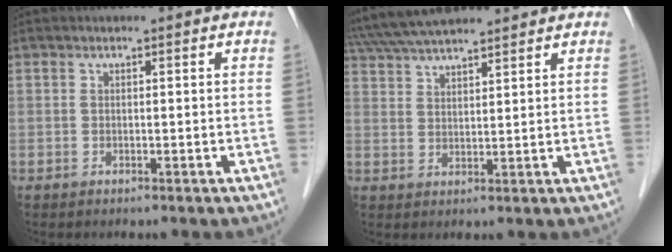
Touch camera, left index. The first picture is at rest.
{"total": 12.5, "force": [11.2, 1.8, 5.2], "torque": [-0.100, 0.045, 0.192]}